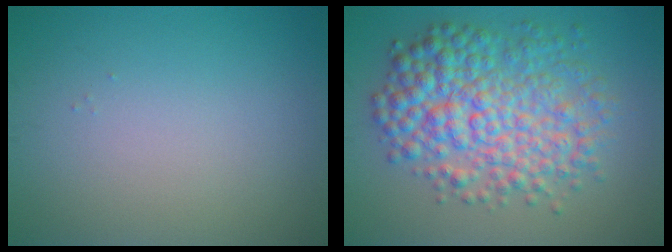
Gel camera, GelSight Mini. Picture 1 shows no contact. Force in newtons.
{"total": 7.9, "press": 7.9, "slide": 0.1}